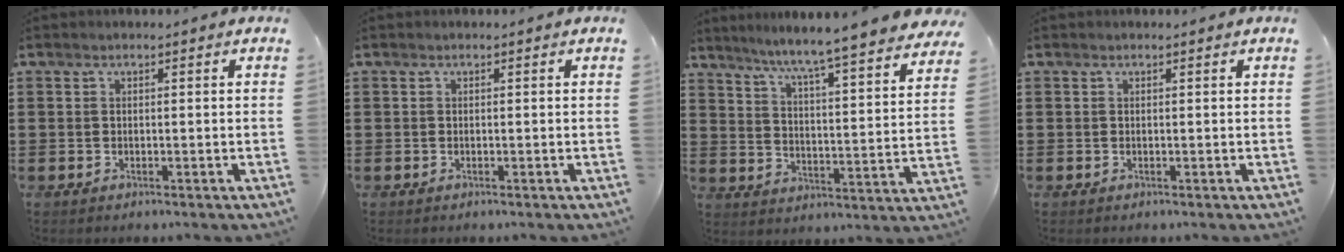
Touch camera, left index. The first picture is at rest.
{"total": 0.0}
{"total": 5.8, "force": [5.2, -1.3, 2.2], "torque": [-0.067, -0.053, 0.078]}
{"total": 0.0}